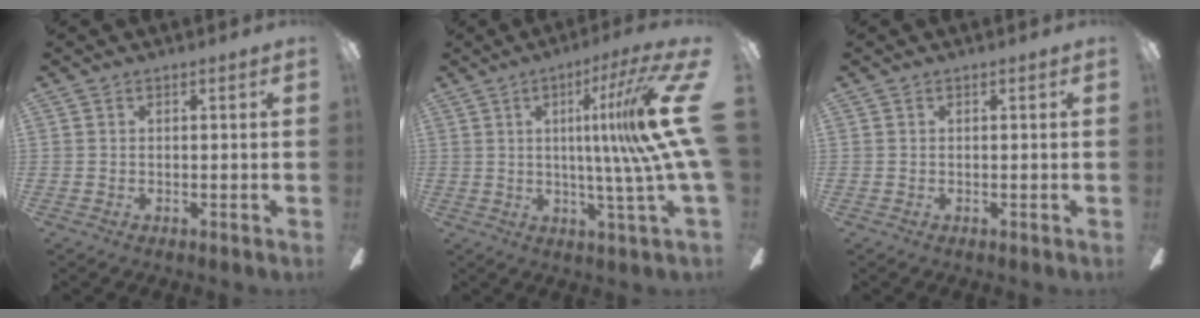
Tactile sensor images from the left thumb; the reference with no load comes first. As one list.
[{"total": 17.8, "force": [3.0, -0.6, 17.6], "torque": [-0.280, -0.016, 0.034]}, {"total": 0.0}]